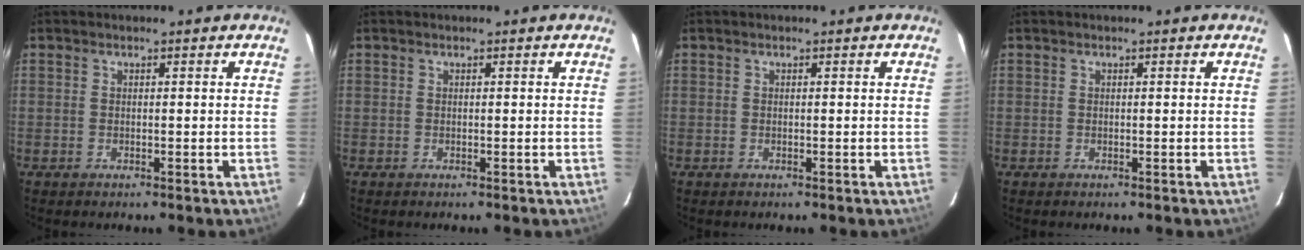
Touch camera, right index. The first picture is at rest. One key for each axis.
{"total": 0.0}
{"total": 0.0}
{"total": 0.0}